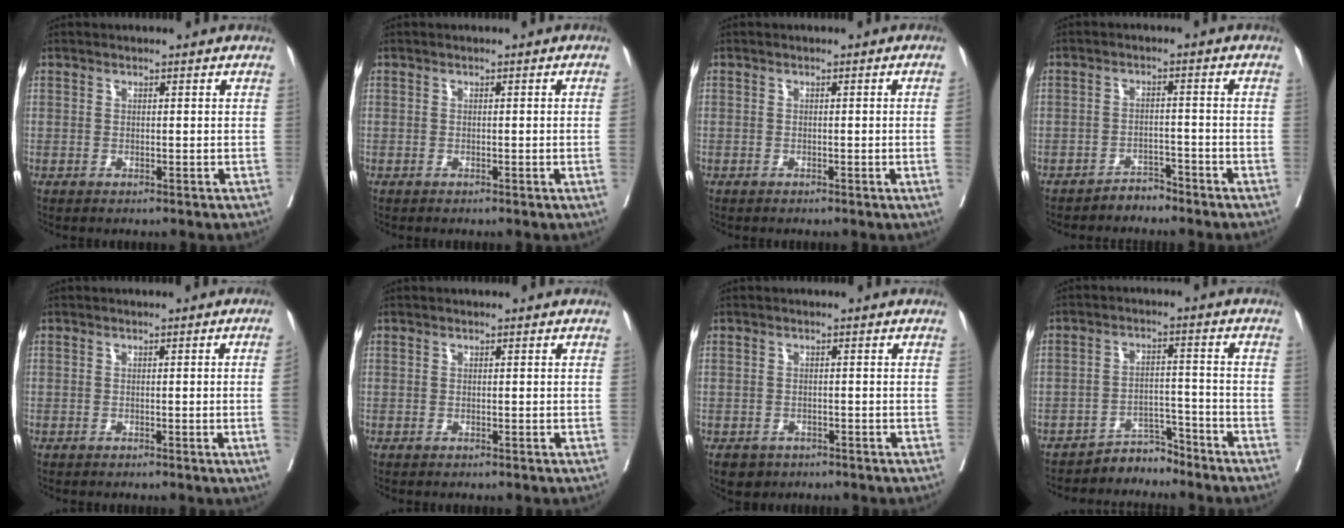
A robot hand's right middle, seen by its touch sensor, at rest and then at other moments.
{"total": 0.7, "force": [-0.1, -0.2, 0.7], "torque": [-0.006, 0.000, 0.002]}
{"total": 1.1, "force": [-0.2, -0.4, 1.0], "torque": [-0.012, -0.001, -0.003]}
{"total": 2.7, "force": [-2.5, 0.8, -0.1], "torque": [0.003, -0.001, -0.041]}
{"total": 2.1, "force": [-0.3, -0.7, 1.9], "torque": [-0.021, -0.002, -0.004]}
{"total": 0.0}
{"total": 3.2, "force": [-2.3, 2.2, 0.6], "torque": [-0.009, 0.001, -0.034]}
{"total": 4.3, "force": [-4.2, 1.0, -0.4], "torque": [0.013, 0.010, -0.069]}